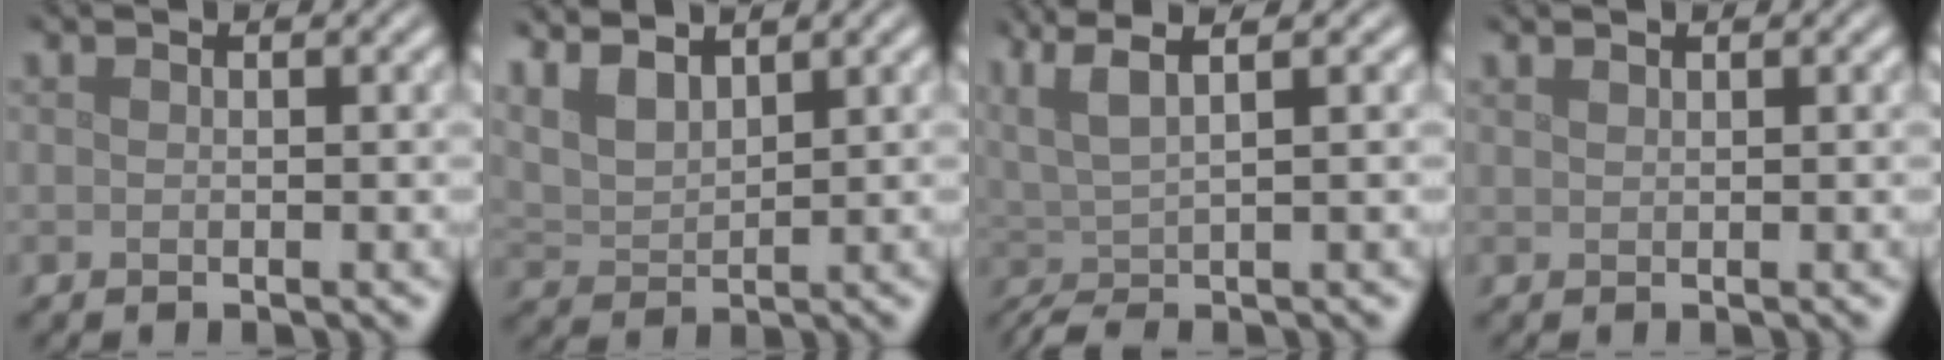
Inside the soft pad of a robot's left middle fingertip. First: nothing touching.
{"total": 4.6, "force": [3.8, 1.5, 2.1], "torque": [-0.049, 0.011, 0.064]}
{"total": 5.4, "force": [2.0, 1.2, 4.9], "torque": [-0.087, 0.015, 0.029]}
{"total": 0.5, "force": [0.5, 0.1, 0.1], "torque": [-0.001, 0.000, 0.012]}